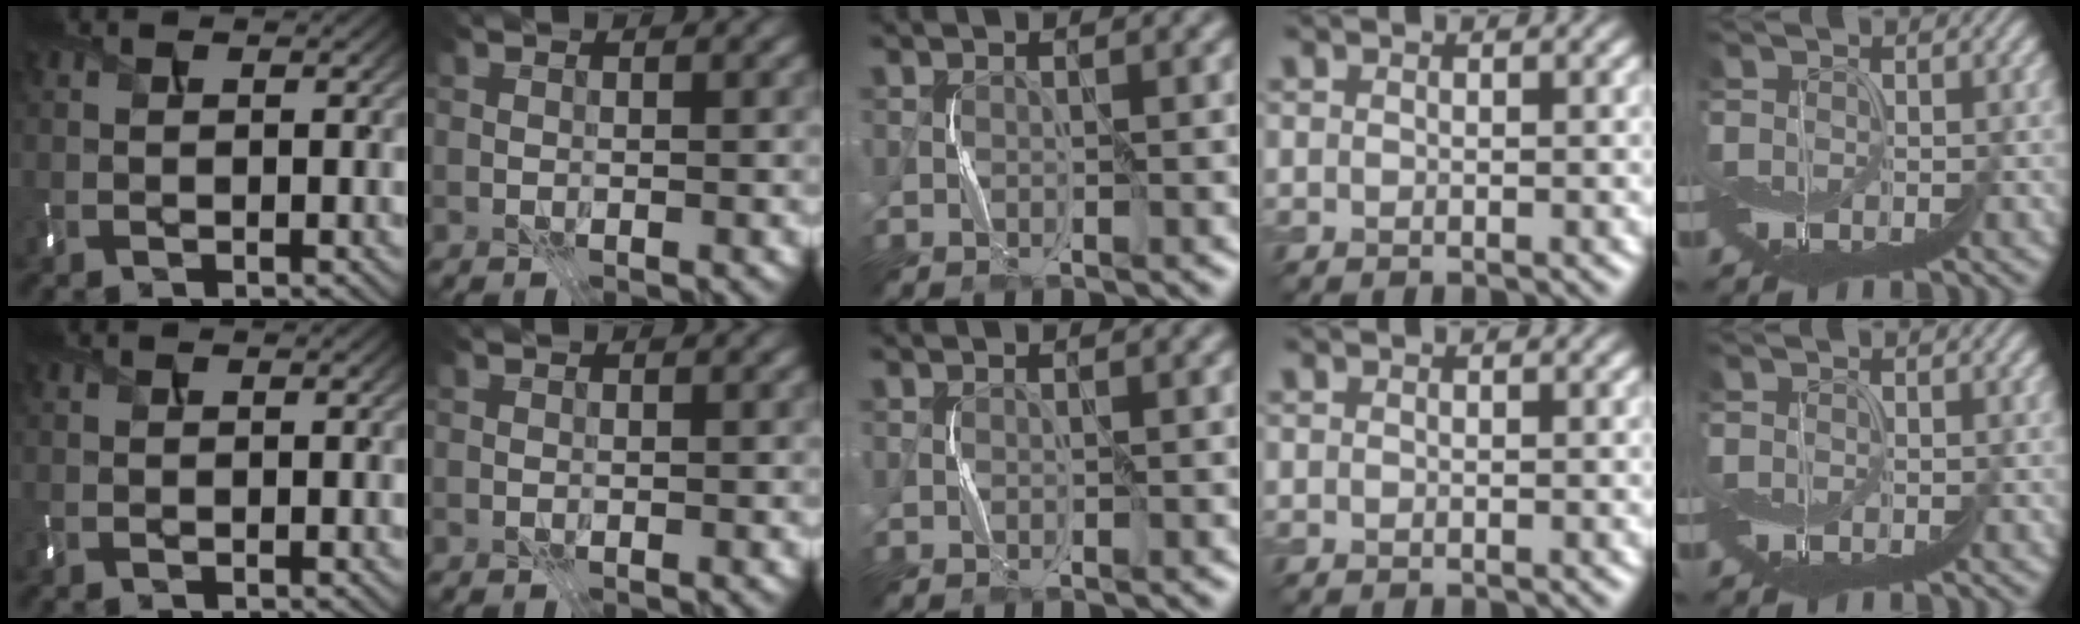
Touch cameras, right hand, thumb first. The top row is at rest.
{}